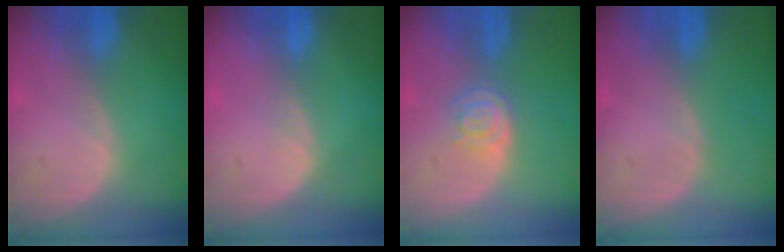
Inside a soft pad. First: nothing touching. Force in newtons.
{"total": 1.5, "press": 1.0, "slide": 1.1}
{"total": 3.9, "press": 3.7, "slide": 1.2}
{"total": 0.0}